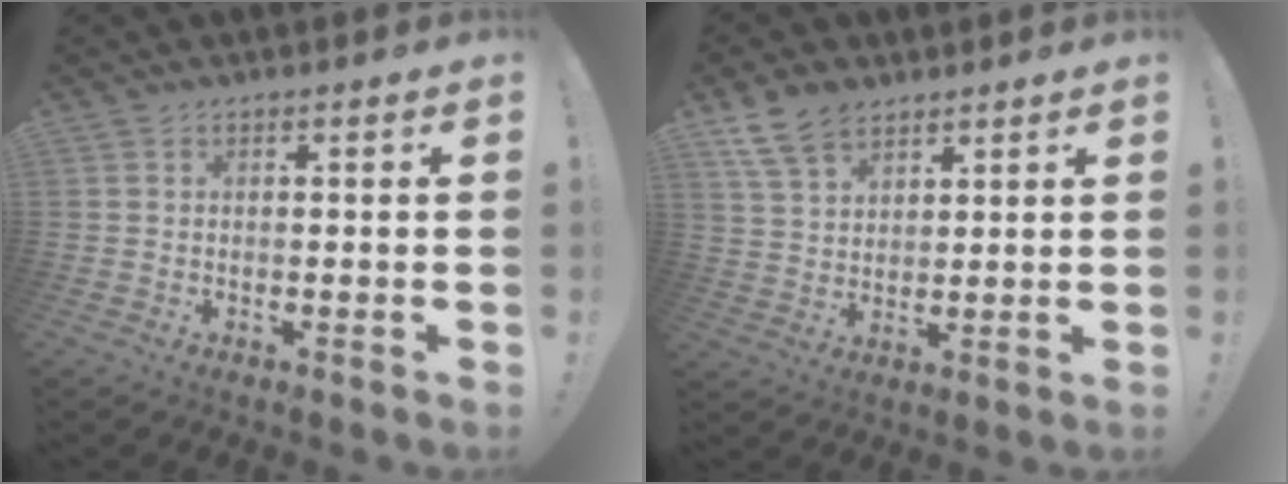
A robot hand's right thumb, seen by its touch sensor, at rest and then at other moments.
{"total": 9.5, "force": [6.6, 5.5, 4.2], "torque": [-0.087, -0.024, 0.131]}